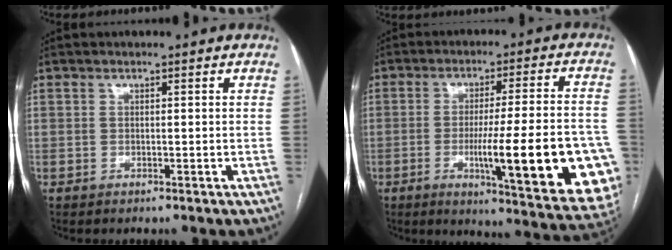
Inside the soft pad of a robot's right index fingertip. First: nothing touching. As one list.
[{"total": 21.9, "force": [-5.7, 2.1, 21.0], "torque": [-0.220, -0.011, -0.066]}]